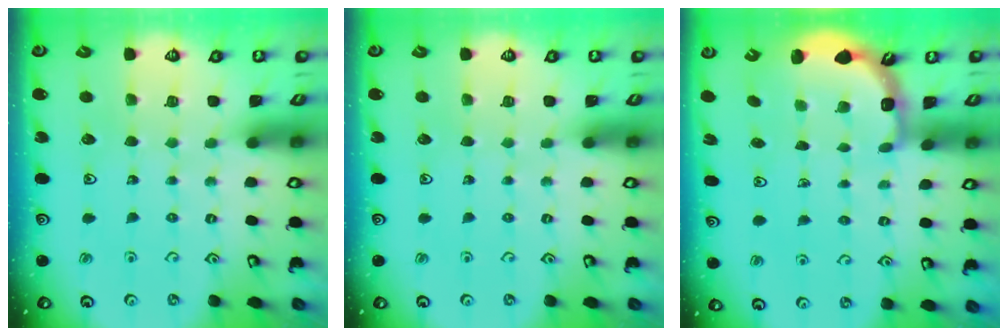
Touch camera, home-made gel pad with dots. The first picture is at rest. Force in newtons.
{"total": 0.0}
{"total": 3.2, "press": 2.7, "slide": 1.7}